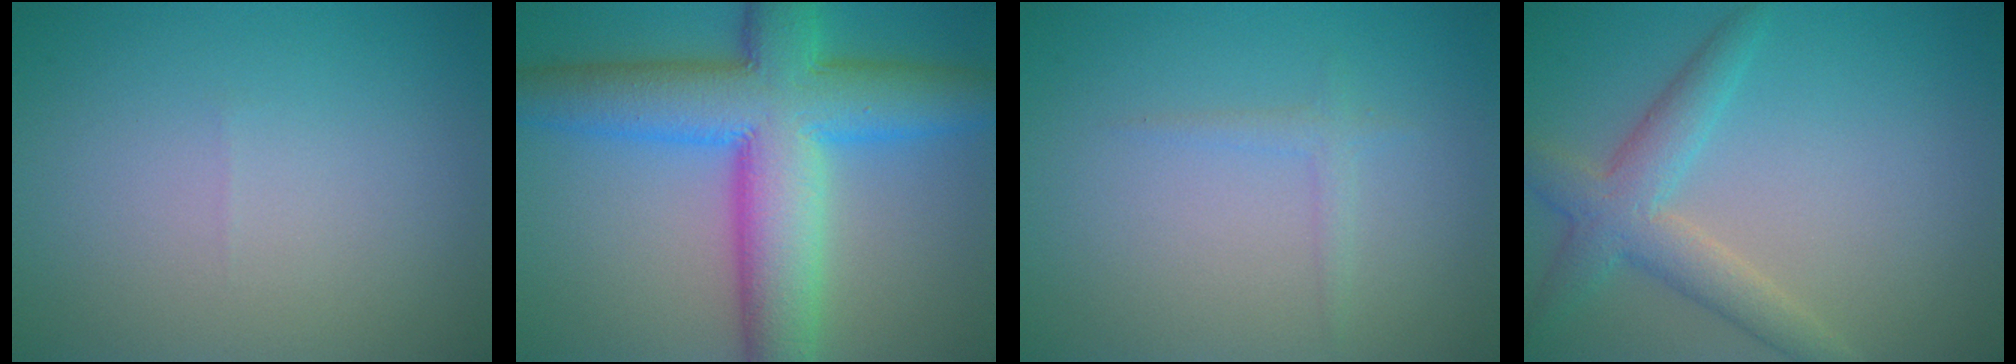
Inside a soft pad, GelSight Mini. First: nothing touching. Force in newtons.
{"total": 11.8, "press": 11.8, "slide": 0.2}
{"total": 1.0, "press": 1.0, "slide": 0.1}
{"total": 4.0, "press": 4.0, "slide": 0.3}